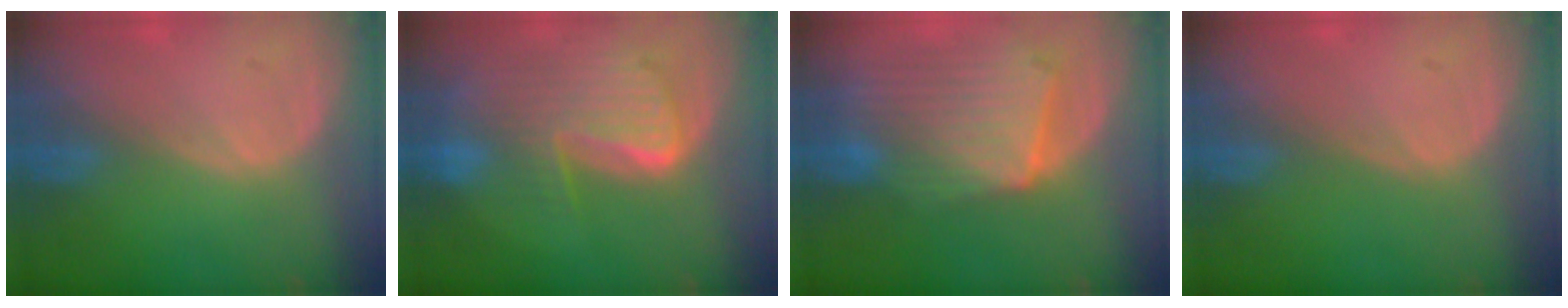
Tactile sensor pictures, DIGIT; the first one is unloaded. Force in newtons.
{"total": 10.0, "press": 8.7, "slide": 5.0}
{"total": 10.7, "press": 9.3, "slide": 5.4}
{"total": 0.0}